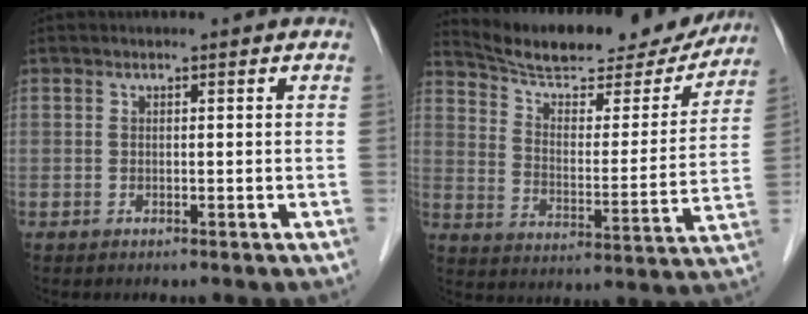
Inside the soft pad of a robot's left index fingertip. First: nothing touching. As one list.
[{"total": 22.4, "force": [20.3, 5.3, 7.9], "torque": [-0.120, -0.013, 0.282]}]